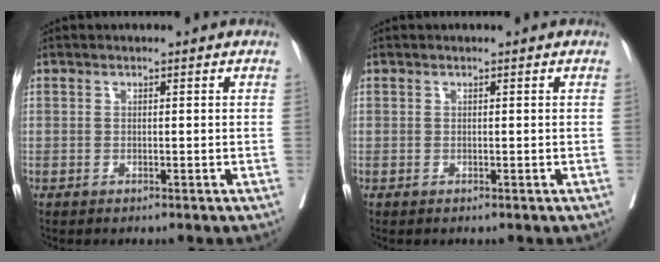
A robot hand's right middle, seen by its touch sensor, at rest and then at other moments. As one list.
[{"total": 0.0}]